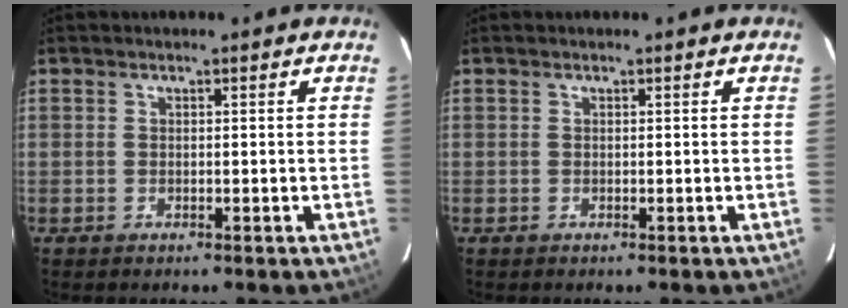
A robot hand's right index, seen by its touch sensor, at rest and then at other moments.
{"total": 0.0}